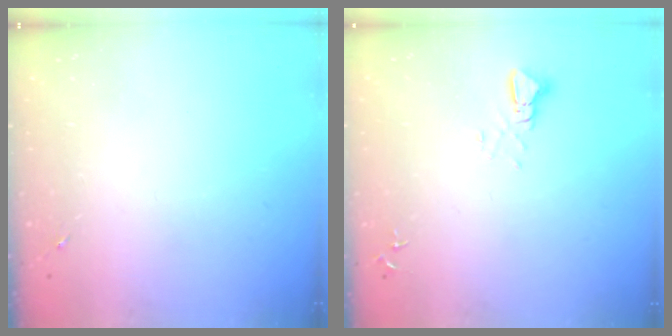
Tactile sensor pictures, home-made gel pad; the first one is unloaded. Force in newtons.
{"total": 2.5, "press": 2.5, "slide": 0.1}